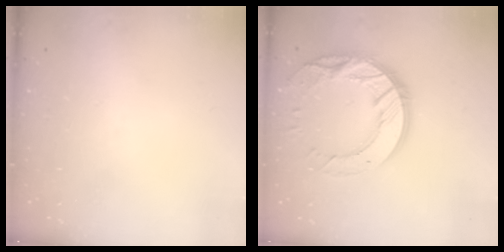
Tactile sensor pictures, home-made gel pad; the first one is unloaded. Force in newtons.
{"total": 18.4, "press": 18.3, "slide": 1.9}